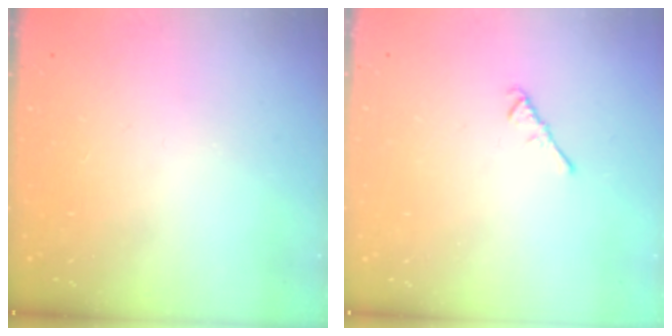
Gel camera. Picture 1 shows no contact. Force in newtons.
{"total": 2.6, "press": 2.6, "slide": 0.6}